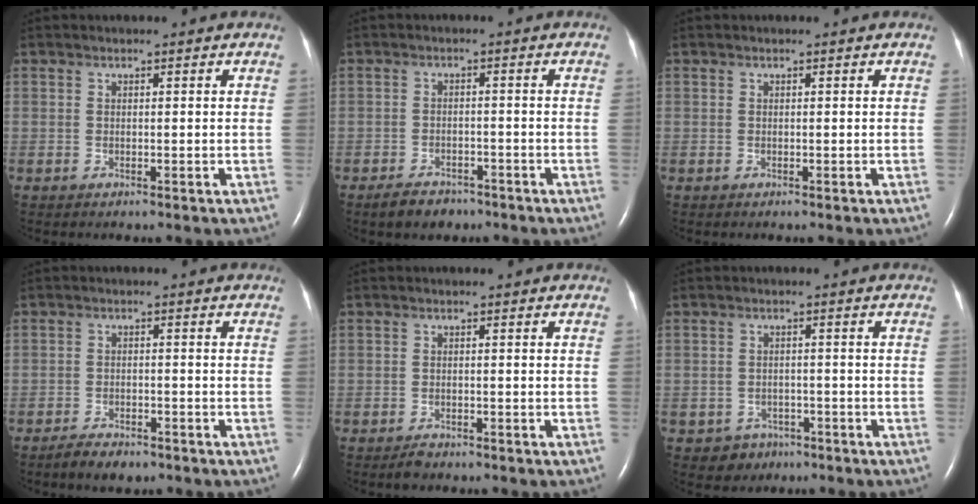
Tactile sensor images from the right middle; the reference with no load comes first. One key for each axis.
{"total": 4.1, "fx": -3.2, "fy": 2.2, "fz": 1.4, "tx": -0.033, "ty": 0.000, "tz": -0.047}
{"total": 0.0}
{"total": 3.7, "fx": -3.0, "fy": 1.4, "fz": 1.7, "tx": -0.036, "ty": -0.003, "tz": -0.046}
{"total": 1.4, "fx": -1.2, "fy": 0.6, "fz": 0.5, "tx": -0.016, "ty": -0.002, "tz": -0.019}
{"total": 3.4, "fx": -1.9, "fy": 2.8, "fz": -0.1, "tx": -0.001, "ty": 0.013, "tz": -0.024}